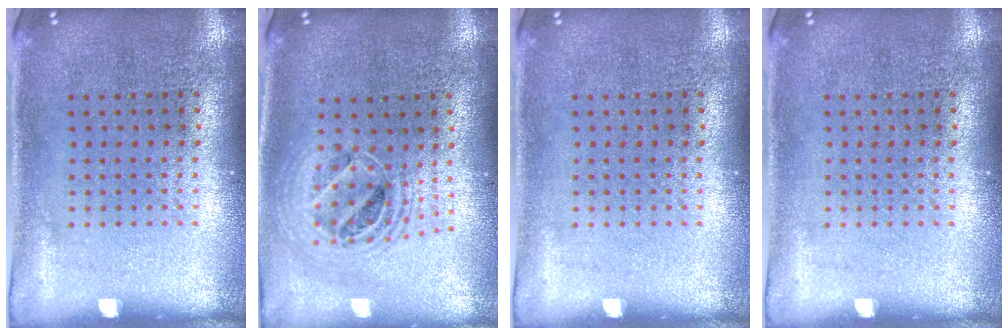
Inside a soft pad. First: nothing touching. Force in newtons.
{"total": 1.9, "press": 1.6, "slide": 1.1}
{"total": 0.0}
{"total": 0.0}